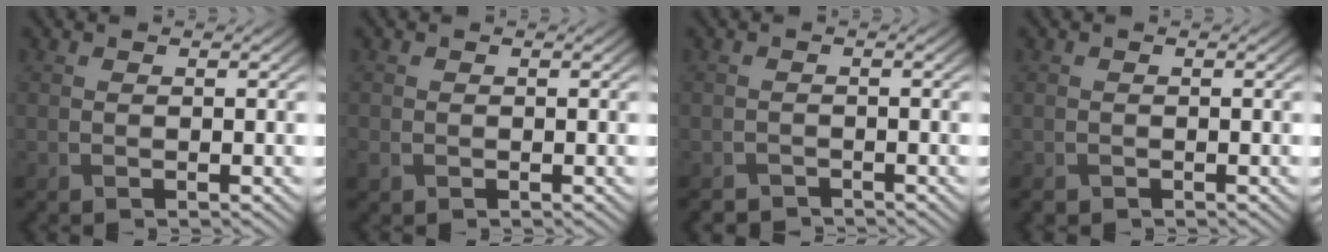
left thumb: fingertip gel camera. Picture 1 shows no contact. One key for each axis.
{"total": 1.2, "fx": -0.7, "fy": 0.9, "fz": 0.3, "tx": -0.010, "ty": -0.007, "tz": -0.016}
{"total": 2.1, "fx": -2.1, "fy": 0.4, "fz": 0.2, "tx": -0.003, "ty": -0.006, "tz": -0.039}
{"total": 0.7, "fx": -0.6, "fy": 0.4, "fz": 0.1, "tx": -0.002, "ty": -0.004, "tz": -0.013}